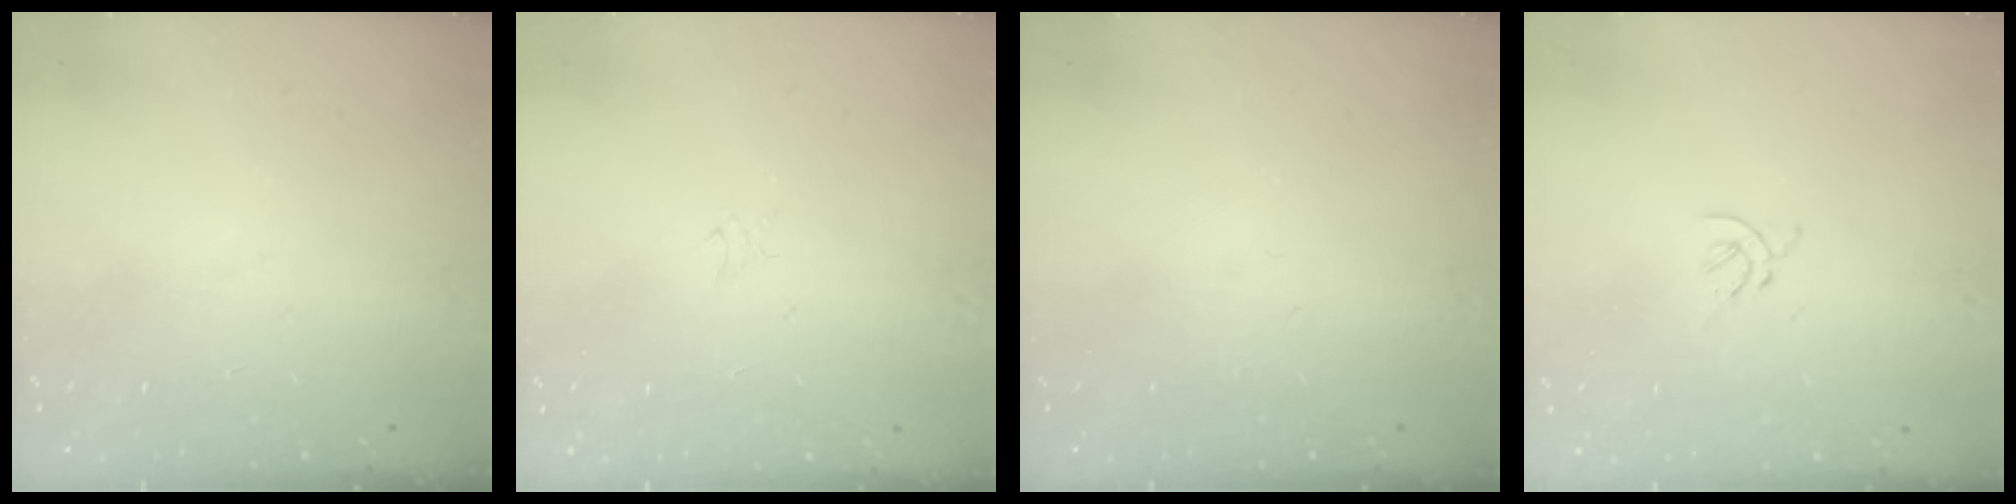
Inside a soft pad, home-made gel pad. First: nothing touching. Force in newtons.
{"total": 1.3, "press": 1.3, "slide": 0.1}
{"total": 0.0}
{"total": 1.2, "press": 1.1, "slide": 0.5}